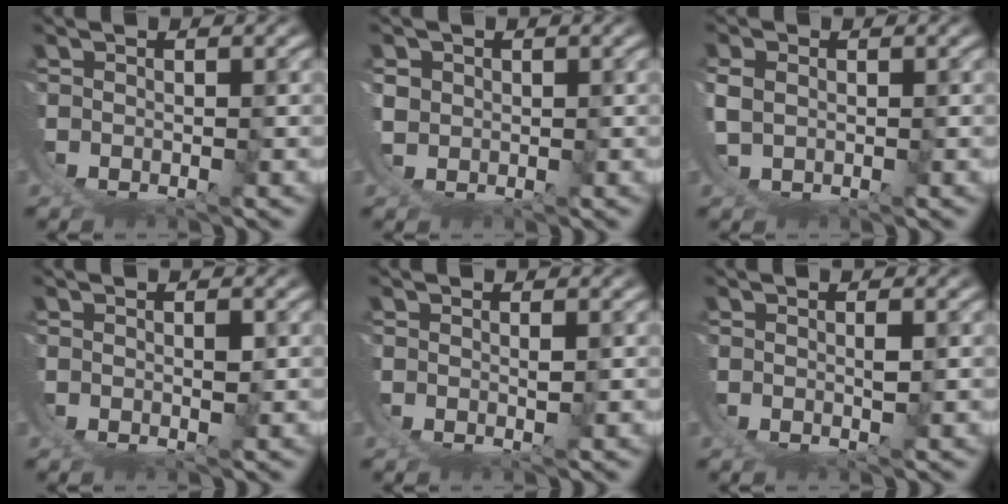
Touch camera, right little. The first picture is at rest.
{"total": 2.6, "force": [1.1, 2.3, 0.6], "torque": [-0.032, -0.004, 0.022]}
{"total": 1.0, "force": [1.0, 0.0, 0.2], "torque": [-0.012, 0.004, 0.025]}
{"total": 0.6, "force": [0.2, -0.2, 0.5], "torque": [-0.006, -0.002, 0.006]}
{"total": 1.1, "force": [0.5, -0.9, 0.1], "torque": [0.001, 0.001, 0.011]}
{"total": 0.9, "force": [0.4, -0.8, 0.4], "torque": [-0.003, 0.001, 0.008]}